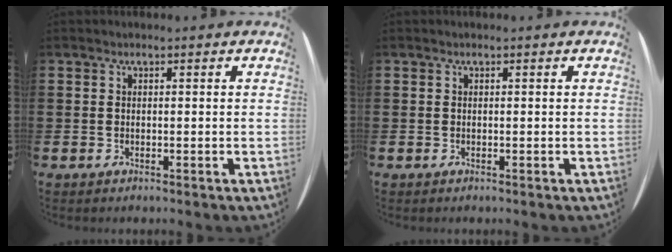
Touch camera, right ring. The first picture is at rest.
{"total": 0.0}